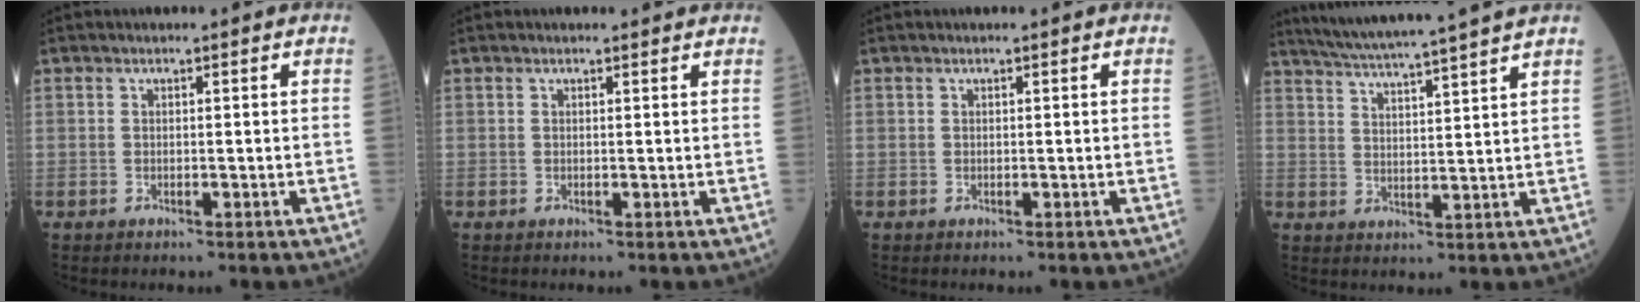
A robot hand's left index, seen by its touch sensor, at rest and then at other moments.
{"total": 1.3, "force": [1.2, 0.2, 0.1], "torque": [-0.012, 0.003, 0.010]}
{"total": 0.0}
{"total": 14.0, "force": [12.5, -1.6, 6.1], "torque": [-0.111, -0.002, 0.182]}